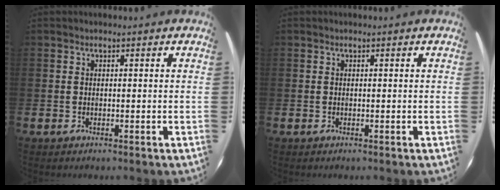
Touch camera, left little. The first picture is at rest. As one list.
[{"total": 0.0}]